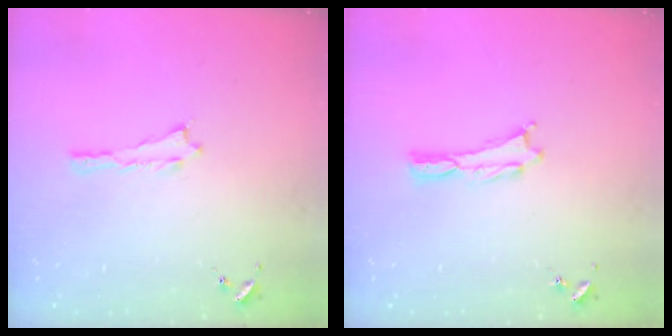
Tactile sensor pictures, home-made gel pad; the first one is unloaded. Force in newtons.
{"total": 0.0}